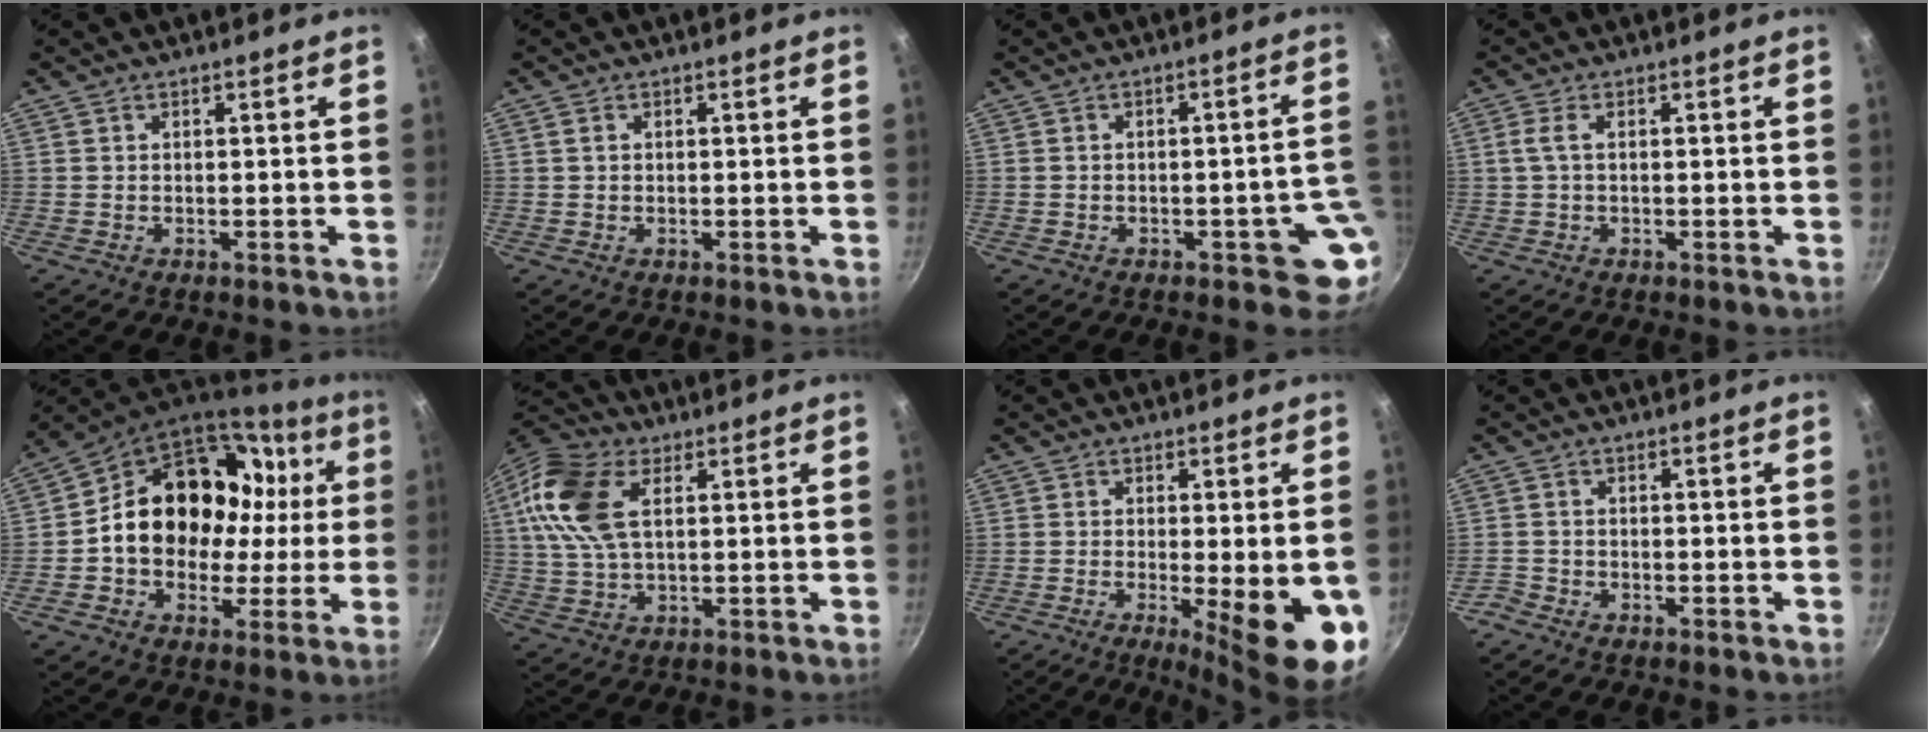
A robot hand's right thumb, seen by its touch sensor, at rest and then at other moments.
{"total": 1.0, "force": [0.3, 0.8, 0.6], "torque": [-0.009, 0.002, 0.005]}
{"total": 6.4, "force": [-1.8, 3.2, 5.2], "torque": [-0.012, 0.029, -0.017]}
{"total": 2.4, "force": [0.1, 1.0, 2.2], "torque": [-0.056, 0.007, 0.001]}
{"total": 23.4, "force": [3.1, 17.9, 14.7], "torque": [-0.215, 0.042, 0.054]}
{"total": 14.1, "force": [4.0, 7.9, 10.9], "torque": [-0.214, 0.009, 0.069]}
{"total": 13.5, "force": [-3.6, 3.3, 12.6], "torque": [-0.160, -0.012, -0.042]}
{"total": 1.7, "force": [-1.4, 0.8, 0.5], "torque": [-0.020, 0.011, -0.029]}